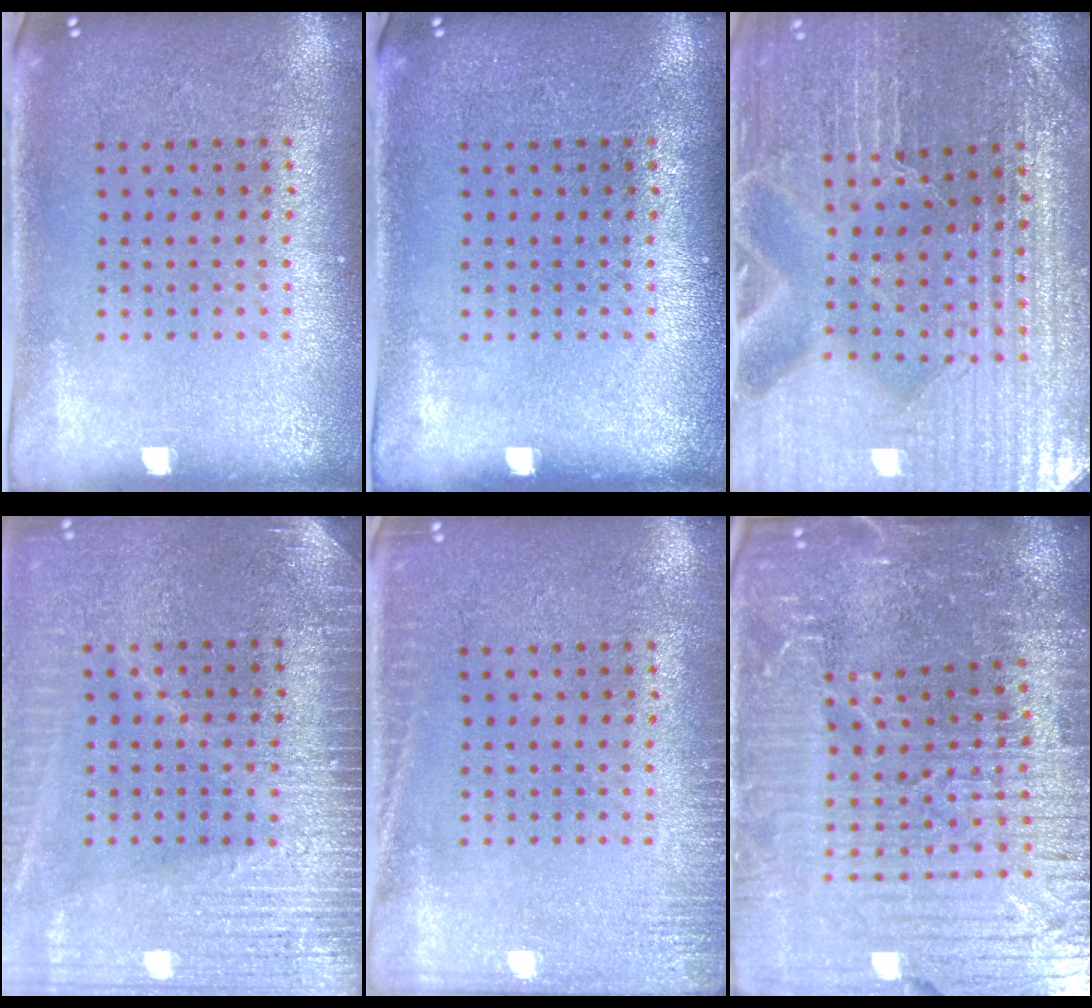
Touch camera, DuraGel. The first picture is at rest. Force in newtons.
{"total": 0.0}
{"total": 3.9, "press": 3.8, "slide": 0.7}
{"total": 3.4, "press": 3.1, "slide": 1.5}
{"total": 2.0, "press": 2.0, "slide": 0.3}
{"total": 6.3, "press": 5.6, "slide": 2.7}